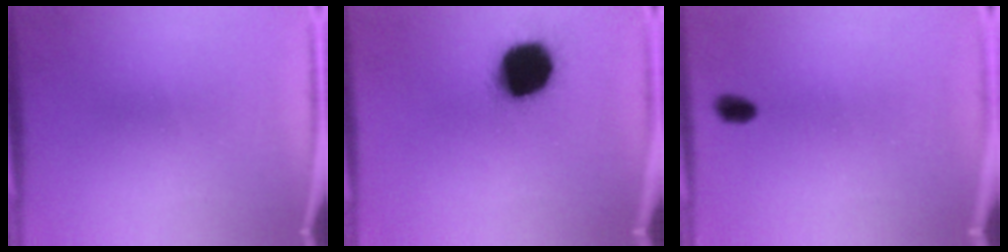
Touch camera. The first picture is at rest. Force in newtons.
{"total": 17.1}
{"total": 2.7}